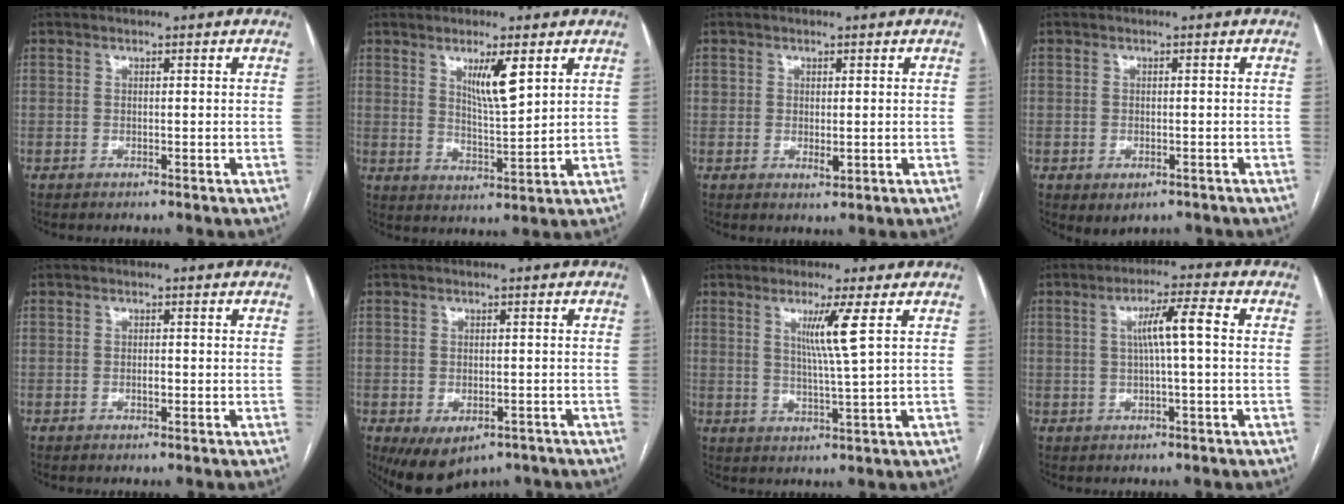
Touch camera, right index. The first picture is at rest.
{"total": 6.5, "force": [3.2, 0.9, 5.7], "torque": [-0.101, -0.011, 0.059]}
{"total": 2.1, "force": [-0.1, 1.3, 1.6], "torque": [-0.026, -0.002, 0.003]}
{"total": 2.8, "force": [-1.5, 1.8, 1.6], "torque": [-0.020, -0.002, -0.007]}
{"total": 1.1, "force": [-0.3, 0.5, 0.9], "torque": [-0.016, 0.001, -0.004]}
{"total": 7.9, "force": [-4.8, 4.6, 4.2], "torque": [-0.060, -0.001, -0.061]}
{"total": 5.6, "force": [2.0, -1.5, 5.0], "torque": [-0.093, -0.013, 0.040]}
{"total": 6.1, "force": [0.8, 0.0, 6.1], "torque": [-0.105, 0.013, 0.013]}